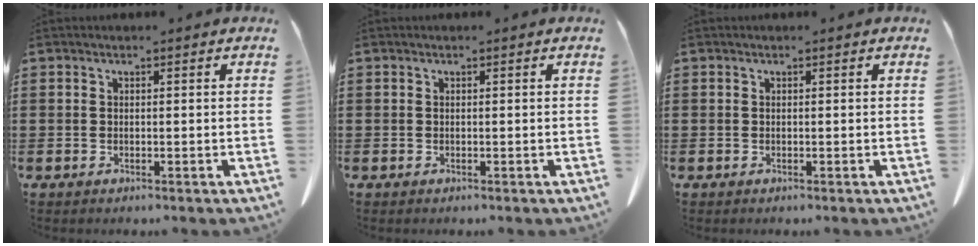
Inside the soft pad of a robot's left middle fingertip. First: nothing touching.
{"total": 0.0}
{"total": 0.0}